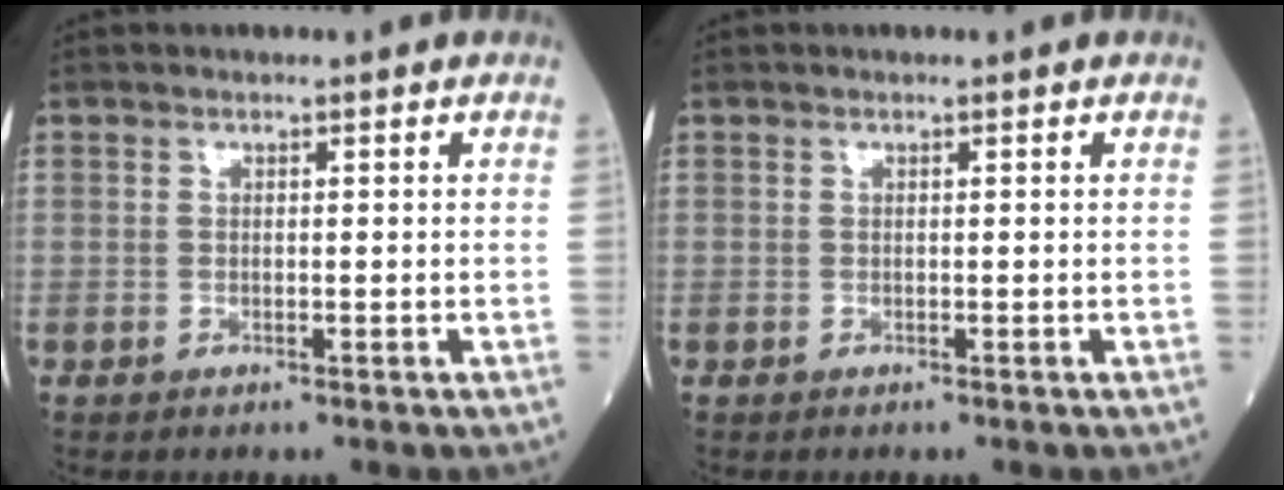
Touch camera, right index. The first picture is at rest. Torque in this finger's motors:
{"motor_torque": [-0.13, 0.02, -0.09, -0.01]}